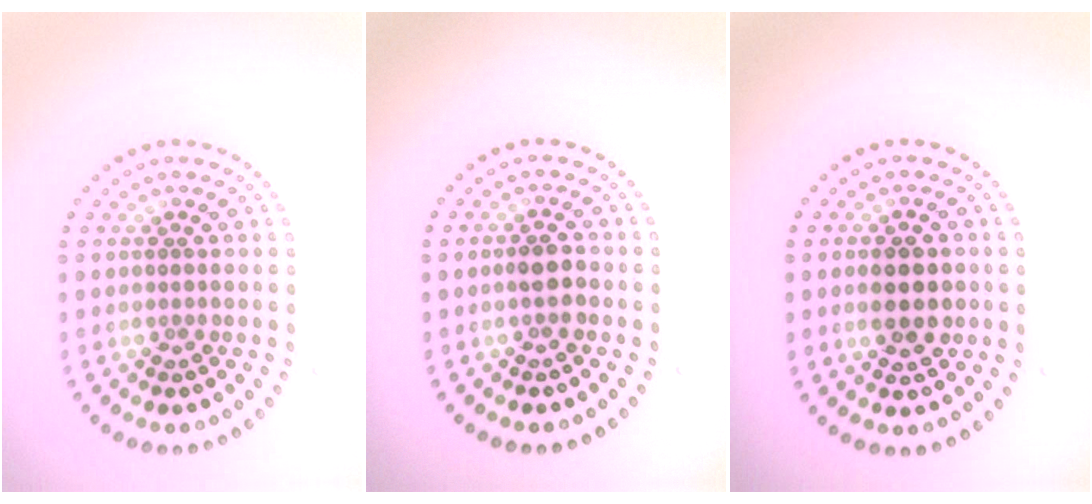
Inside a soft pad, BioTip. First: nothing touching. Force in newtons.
{"total": 1.7, "press": 1.6, "slide": 0.5}
{"total": 4.1, "press": 4.1, "slide": 0.3}